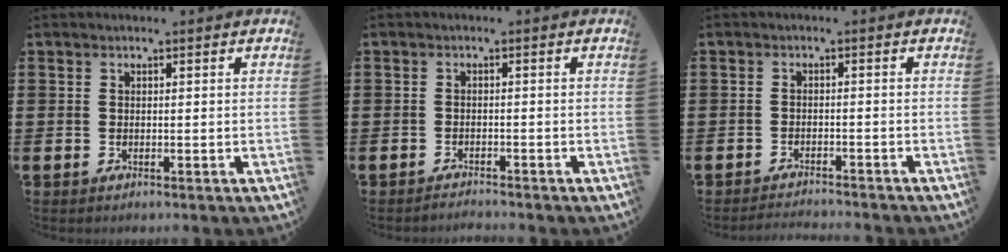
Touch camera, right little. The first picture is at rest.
{"total": 1.2, "force": [-1.2, -0.1, -0.1], "torque": [0.000, 0.002, -0.024]}
{"total": 1.6, "force": [-1.6, -0.1, 0.1], "torque": [-0.004, 0.004, -0.032]}